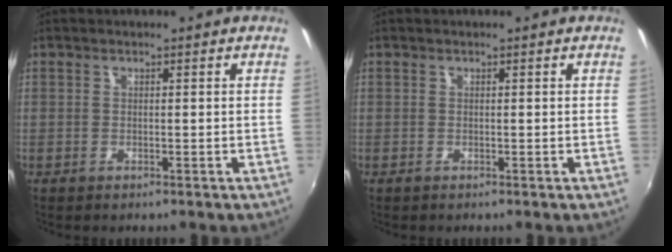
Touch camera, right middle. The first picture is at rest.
{"total": 0.0}